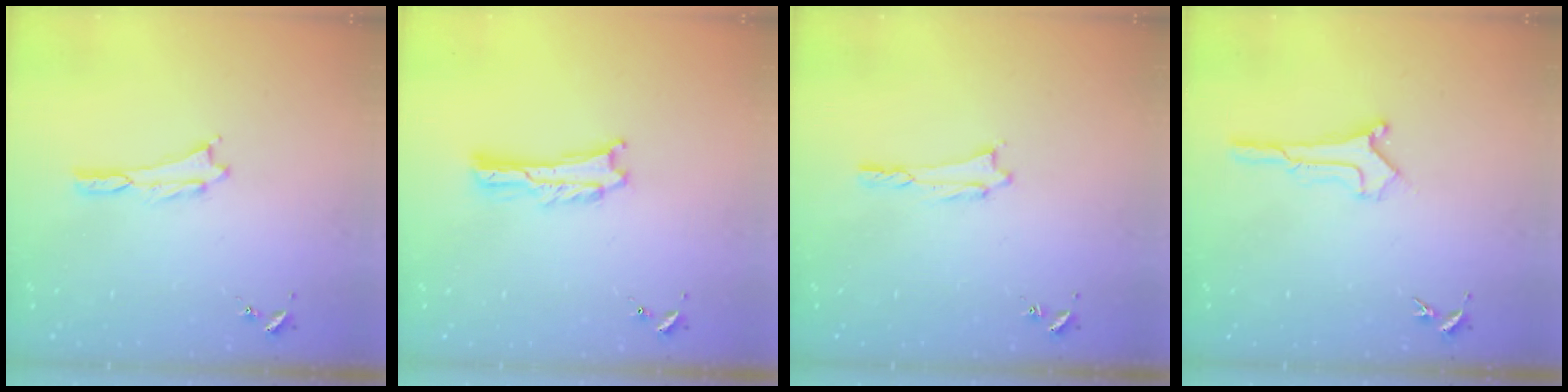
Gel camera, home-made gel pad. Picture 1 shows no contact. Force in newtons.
{"total": 1.0, "press": 1.0, "slide": 0.2}
{"total": 0.8, "press": 0.8, "slide": 0.1}
{"total": 0.9, "press": 0.9, "slide": 0.1}